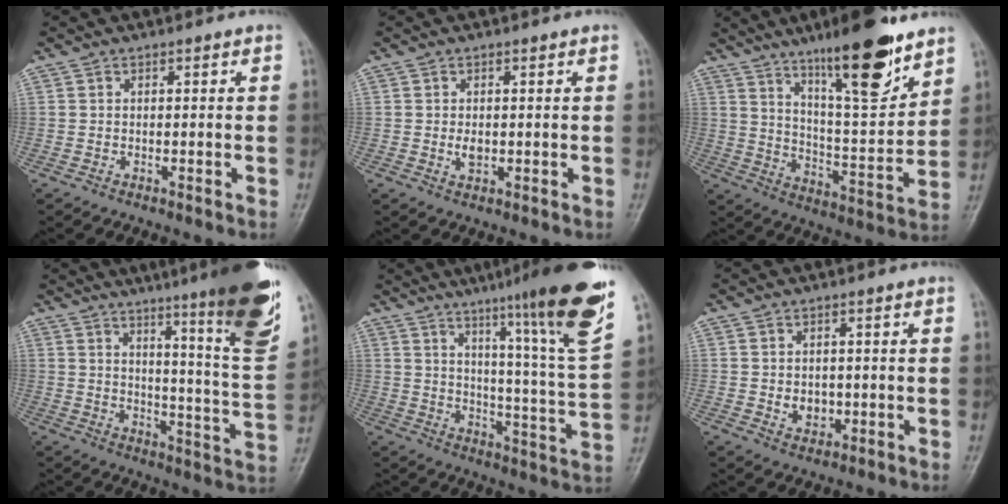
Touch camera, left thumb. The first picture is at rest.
{"total": 2.0, "force": [0.0, 1.2, 1.5], "torque": [-0.025, -0.004, 0.003]}
{"total": 18.2, "force": [12.0, 4.1, 13.0], "torque": [-0.176, -0.071, 0.200]}
{"total": 21.7, "force": [13.9, 1.6, 16.5], "torque": [-0.205, -0.078, 0.188]}
{"total": 21.6, "force": [13.9, 0.3, 16.6], "torque": [-0.217, -0.073, 0.194]}
{"total": 3.5, "force": [-0.2, 2.8, 2.1], "torque": [-0.019, -0.001, 0.005]}